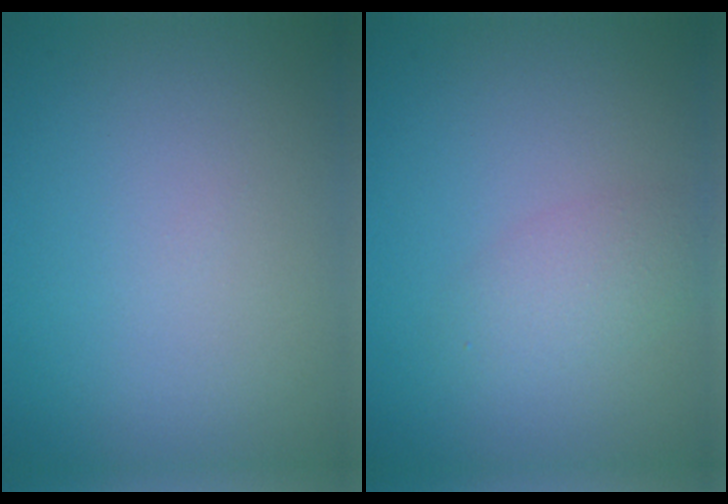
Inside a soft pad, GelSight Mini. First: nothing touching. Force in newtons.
{"total": 2.2, "press": 2.2, "slide": 0.1}